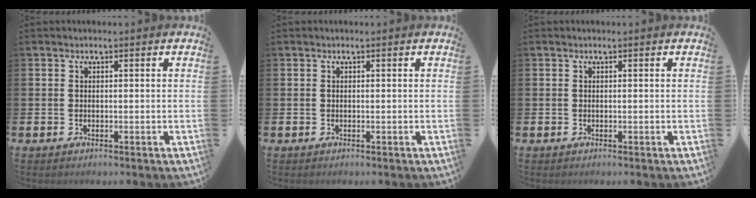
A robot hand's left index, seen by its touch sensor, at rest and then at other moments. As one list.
[{"total": 0.0}, {"total": 0.0}]